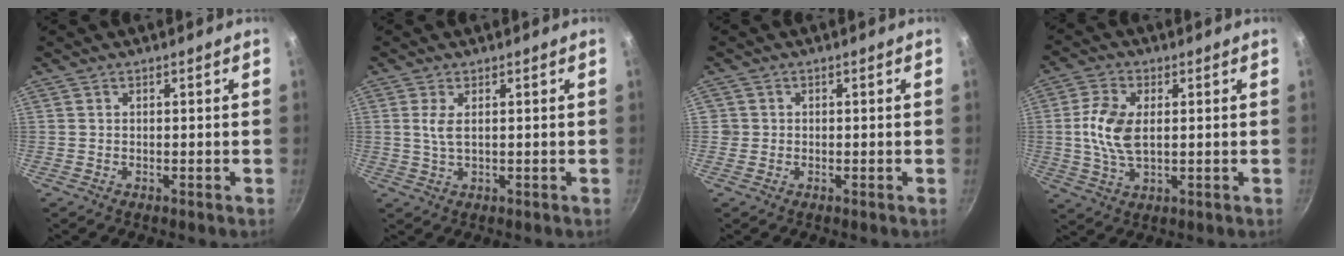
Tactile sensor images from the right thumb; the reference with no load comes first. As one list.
[{"total": 3.0, "force": [0.8, 1.2, 2.6], "torque": [-0.055, -0.006, 0.017]}, {"total": 1.4, "force": [-0.1, 1.4, 0.2], "torque": [0.006, 0.007, -0.002]}, {"total": 9.0, "force": [0.9, 5.0, 7.5], "torque": [-0.153, 0.003, 0.017]}]